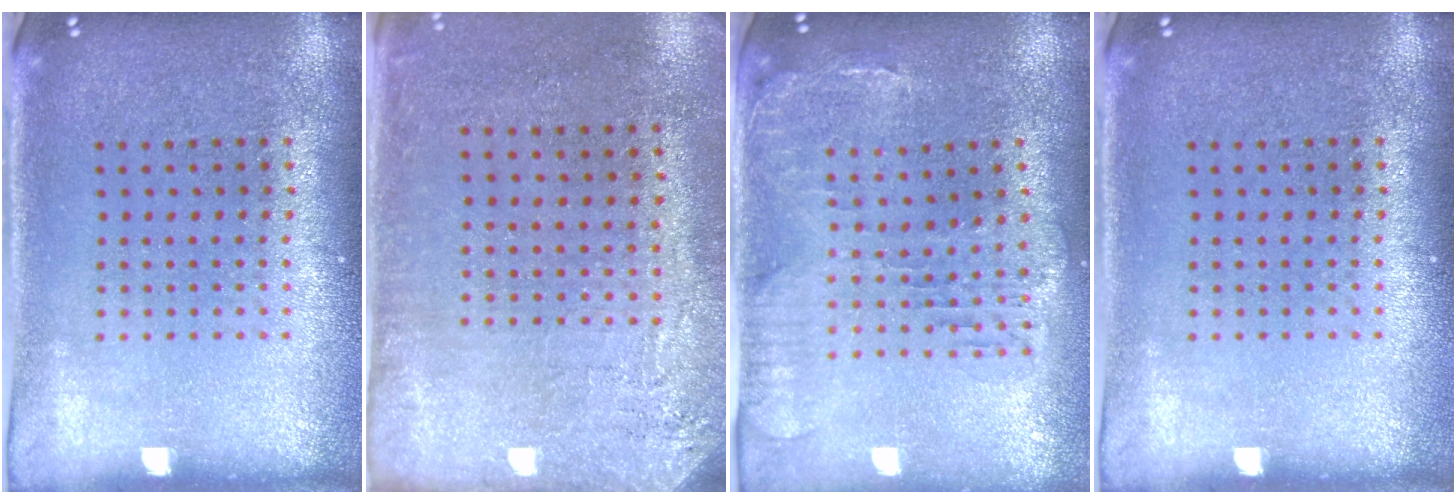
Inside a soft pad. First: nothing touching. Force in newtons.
{"total": 2.7, "press": 2.3, "slide": 1.4}
{"total": 0.9, "press": 0.8, "slide": 0.3}
{"total": 0.0}